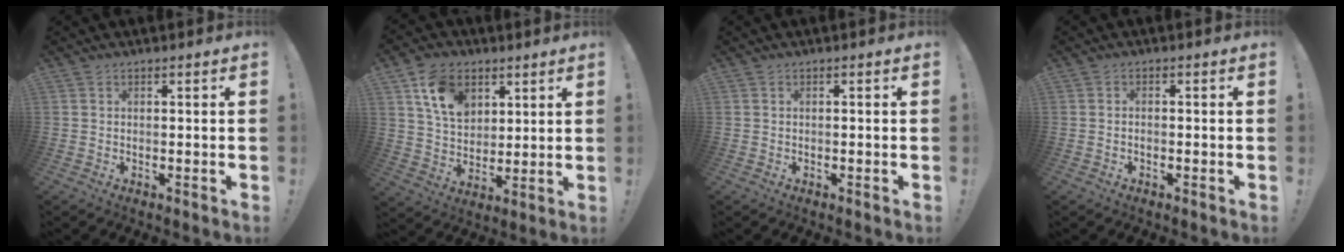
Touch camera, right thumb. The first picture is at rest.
{"total": 13.1, "force": [6.6, 9.3, 6.4], "torque": [-0.109, -0.020, 0.130]}
{"total": 0.0}
{"total": 0.7, "force": [-0.5, 0.4, 0.3], "torque": [-0.005, 0.003, -0.008]}